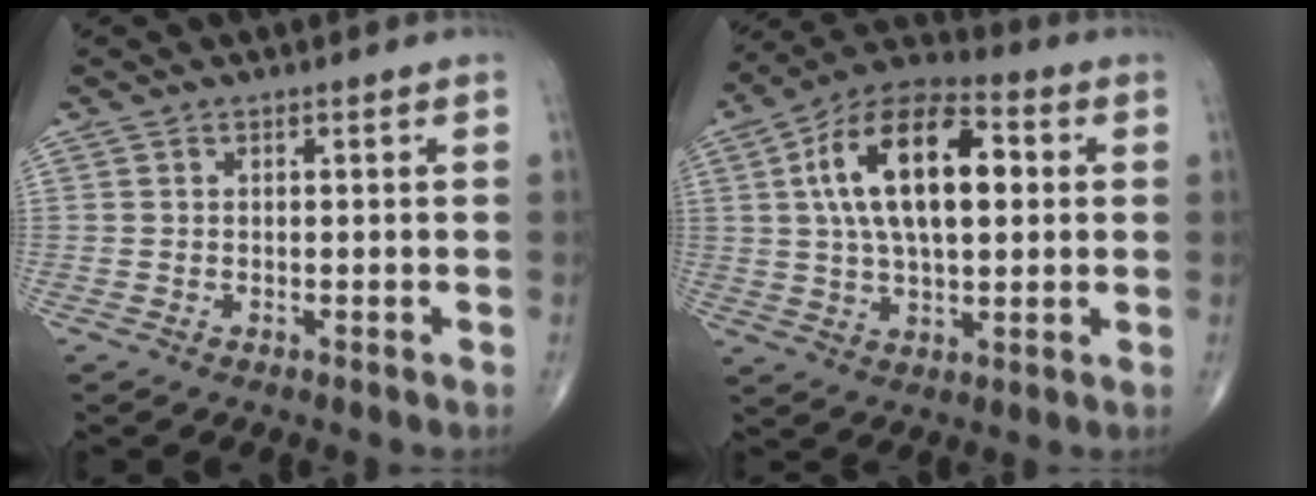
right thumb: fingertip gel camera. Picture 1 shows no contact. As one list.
[{"total": 19.1, "force": [3.6, 9.6, 16.1], "torque": [-0.265, 0.022, 0.054]}]